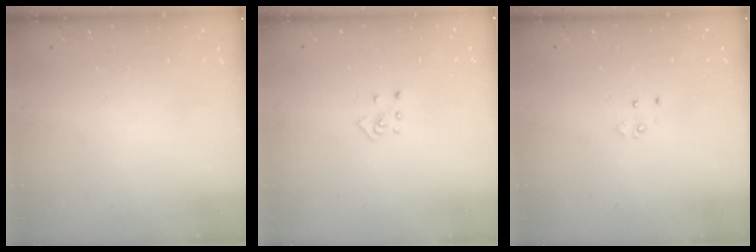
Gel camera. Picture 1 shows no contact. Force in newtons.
{"total": 3.9, "press": 3.9, "slide": 0.2}
{"total": 3.3, "press": 3.2, "slide": 0.4}